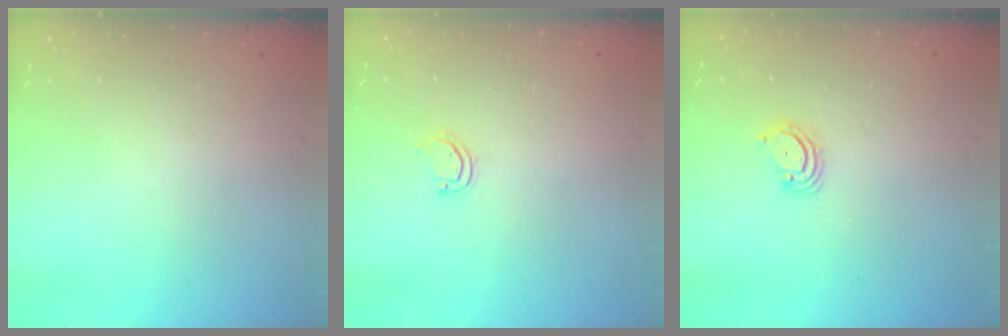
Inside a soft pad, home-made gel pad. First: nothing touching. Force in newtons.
{"total": 3.1, "press": 3.1, "slide": 0.2}
{"total": 3.8, "press": 3.8, "slide": 0.3}